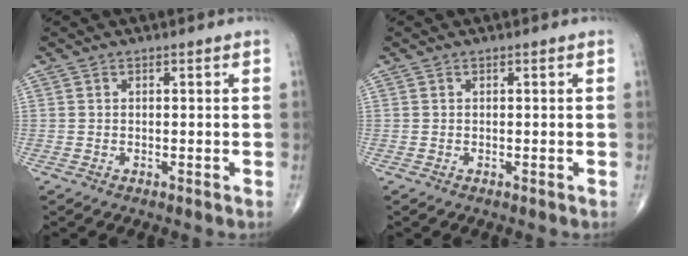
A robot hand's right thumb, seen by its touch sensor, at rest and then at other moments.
{"total": 0.0}